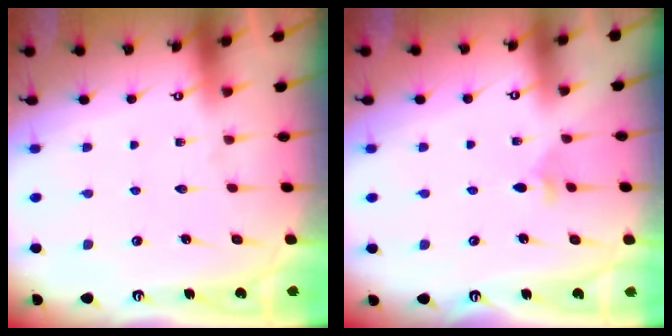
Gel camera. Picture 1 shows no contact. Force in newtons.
{"total": 3.0, "press": 2.9, "slide": 0.9}